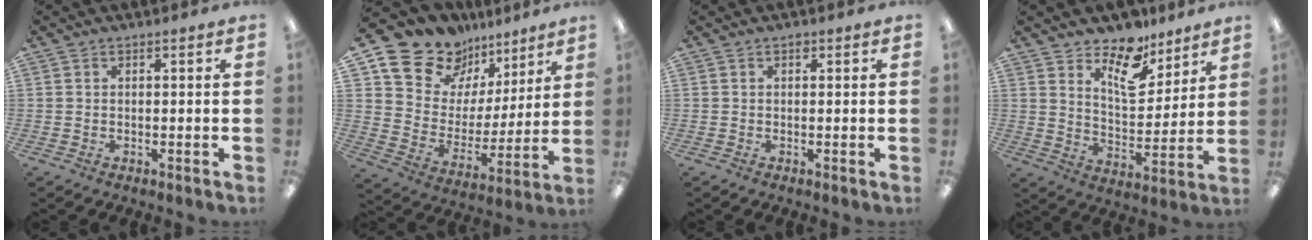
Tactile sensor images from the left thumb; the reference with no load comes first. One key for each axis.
{"total": 14.5, "fx": 11.3, "fy": 8.7, "fz": 2.4, "tx": -0.076, "ty": -0.090, "tz": 0.214}
{"total": 0.7, "fx": 0.4, "fy": 0.5, "fz": 0.3, "tx": -0.006, "ty": 0.003, "tz": 0.007}
{"total": 13.2, "fx": 9.7, "fy": 6.2, "fz": 6.4, "tx": -0.099, "ty": -0.060, "tz": 0.176}